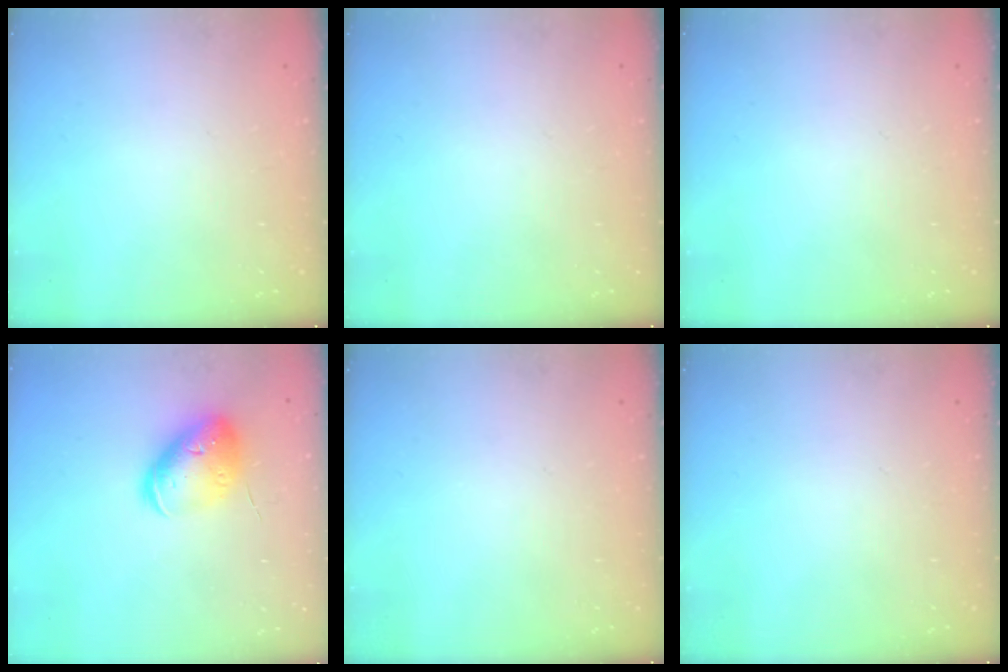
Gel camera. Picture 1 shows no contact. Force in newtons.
{"total": 0.0}
{"total": 0.0}
{"total": 13.2, "press": 13.1, "slide": 1.9}
{"total": 0.0}
{"total": 0.0}